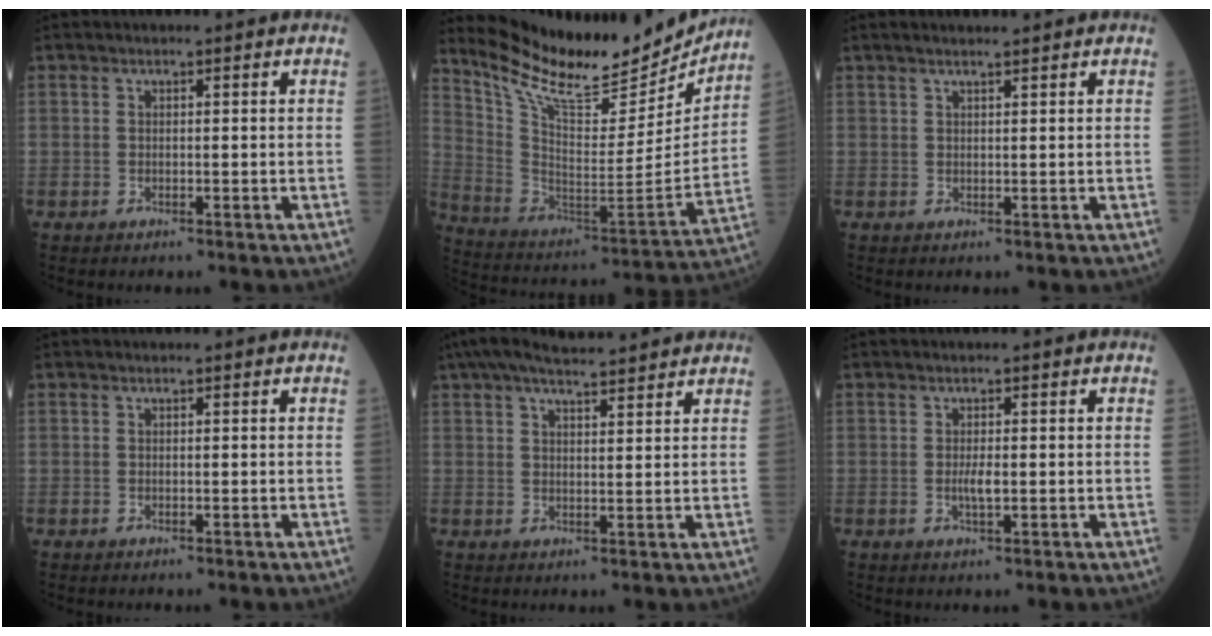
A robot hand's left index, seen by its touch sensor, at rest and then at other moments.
{"total": 22.2, "force": [19.7, 5.1, 9.1], "torque": [-0.164, -0.037, 0.311]}
{"total": 3.0, "force": [2.6, 0.0, 1.6], "torque": [-0.021, 0.017, 0.041]}
{"total": 0.0}
{"total": 12.2, "force": [10.7, 1.8, 5.7], "torque": [-0.099, 0.040, 0.158]}
{"total": 1.9, "force": [-0.1, 0.3, 1.9], "torque": [-0.040, -0.002, 0.000]}